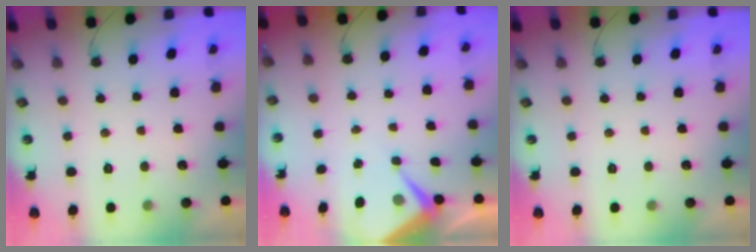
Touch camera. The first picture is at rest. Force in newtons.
{"total": 6.2, "press": 6.1, "slide": 0.7}
{"total": 0.0}